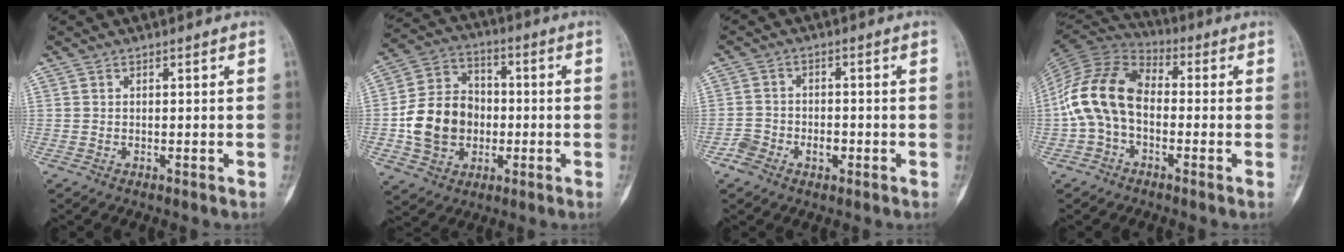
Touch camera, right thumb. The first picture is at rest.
{"total": 14.6, "force": [-1.9, 12.0, 8.2], "torque": [-0.122, 0.027, -0.034]}
{"total": 4.9, "force": [-2.2, 3.4, 2.6], "torque": [-0.039, 0.023, -0.036]}
{"total": 13.8, "force": [-1.6, 9.3, 10.1], "torque": [-0.194, 0.037, -0.042]}